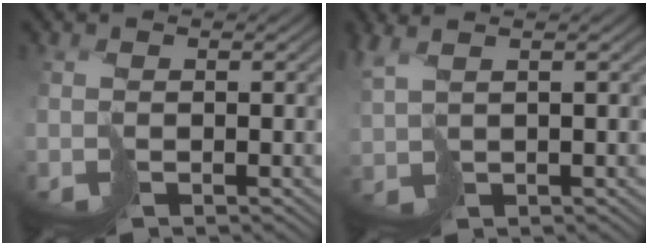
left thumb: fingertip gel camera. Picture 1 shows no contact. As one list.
[{"total": 3.4, "force": [1.7, 0.6, 2.8], "torque": [-0.085, -0.002, 0.034]}]